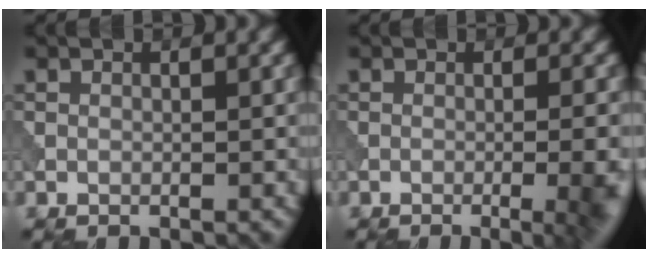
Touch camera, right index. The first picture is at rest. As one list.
[{"total": 7.3, "force": [-1.6, 3.0, 6.5], "torque": [-0.043, 0.009, -0.015]}]